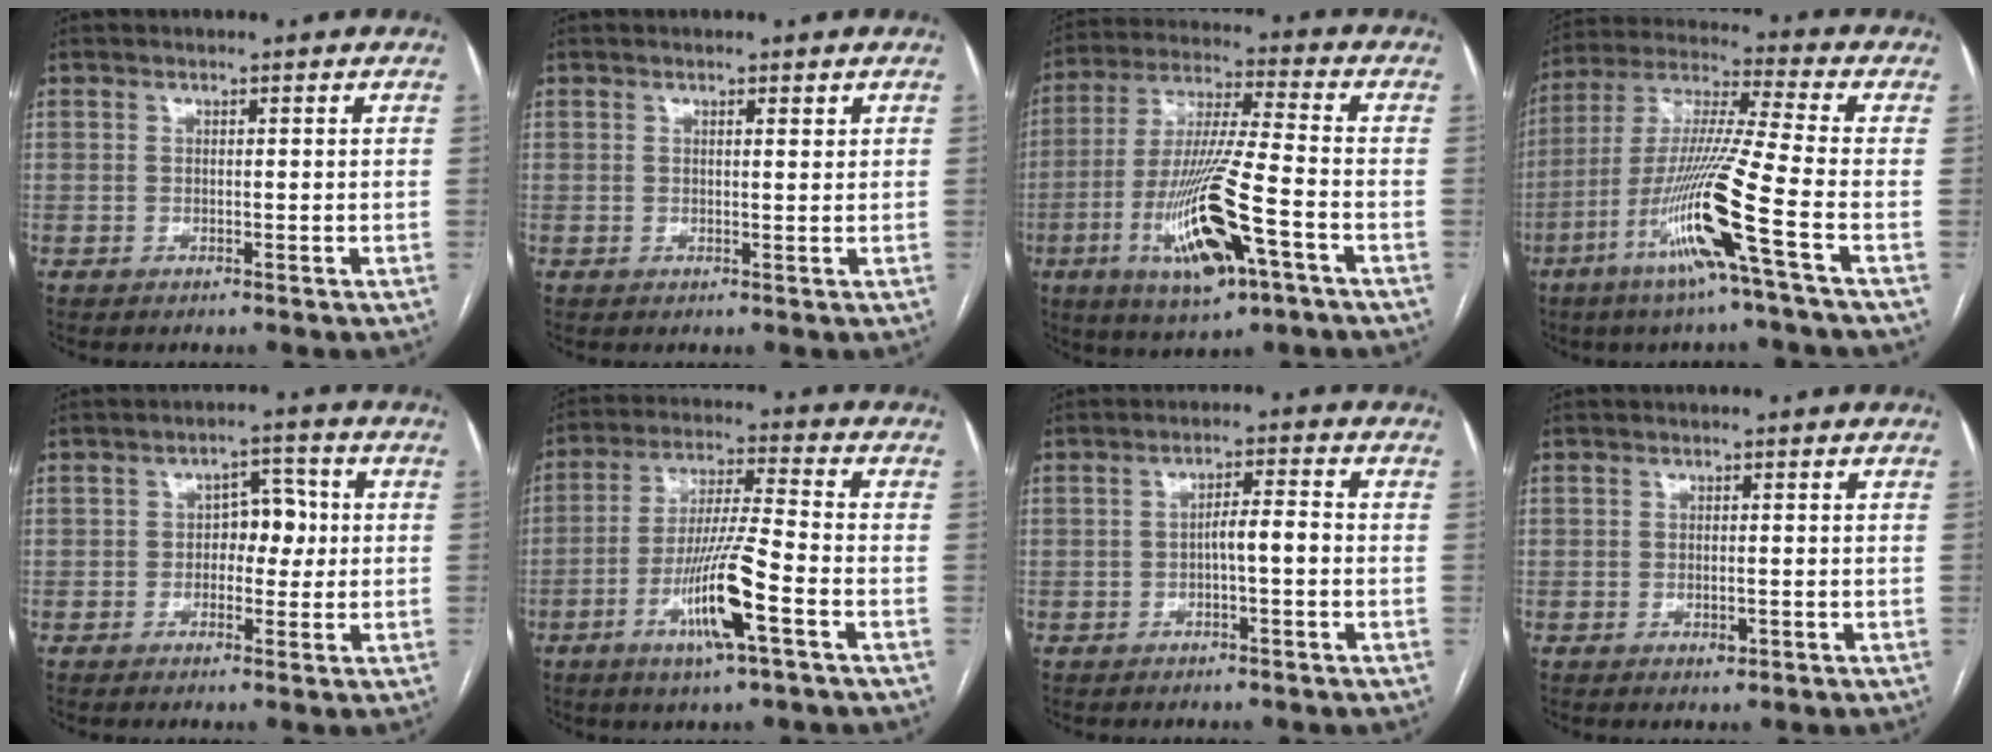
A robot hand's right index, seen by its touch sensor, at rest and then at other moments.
{"total": 1.0, "force": [0.7, 0.2, 0.8], "torque": [-0.014, 0.001, 0.009]}
{"total": 16.7, "force": [-6.4, 2.0, 15.2], "torque": [-0.308, -0.019, -0.108]}
{"total": 15.9, "force": [-6.6, -1.9, 14.3], "torque": [-0.289, -0.021, -0.130]}
{"total": 4.8, "force": [0.0, 3.0, 3.8], "torque": [-0.048, 0.017, -0.002]}
{"total": 12.0, "force": [-4.9, 0.1, 10.9], "torque": [-0.212, -0.010, -0.092]}
{"total": 3.6, "force": [-0.8, 0.6, 3.4], "torque": [-0.051, 0.009, -0.013]}
{"total": 1.3, "force": [-0.4, 0.6, 1.1], "torque": [-0.020, -0.002, -0.003]}